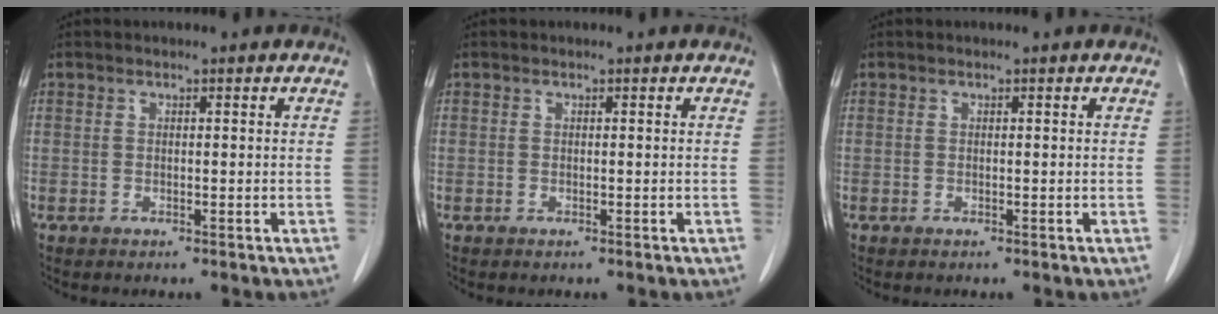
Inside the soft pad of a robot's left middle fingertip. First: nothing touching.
{"total": 0.0}
{"total": 0.0}